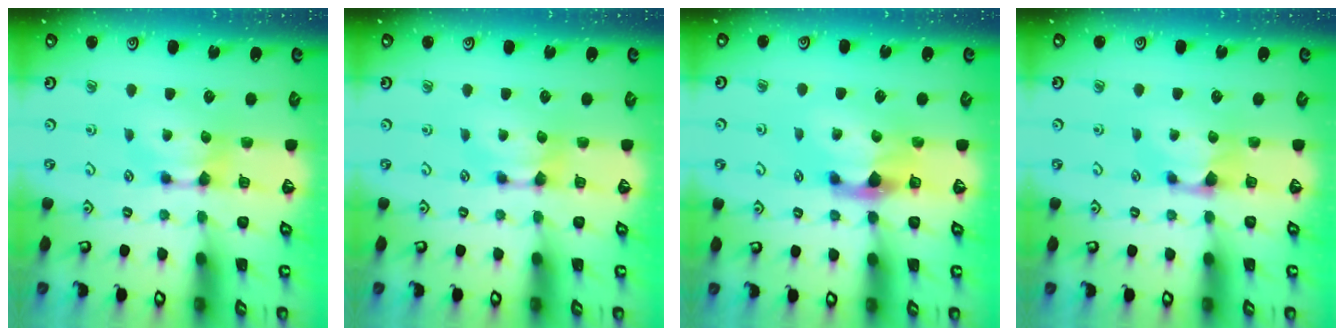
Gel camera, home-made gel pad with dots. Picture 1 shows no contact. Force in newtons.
{"total": 0.0}
{"total": 3.0, "press": 2.6, "slide": 1.4}
{"total": 0.9, "press": 0.5, "slide": 0.7}